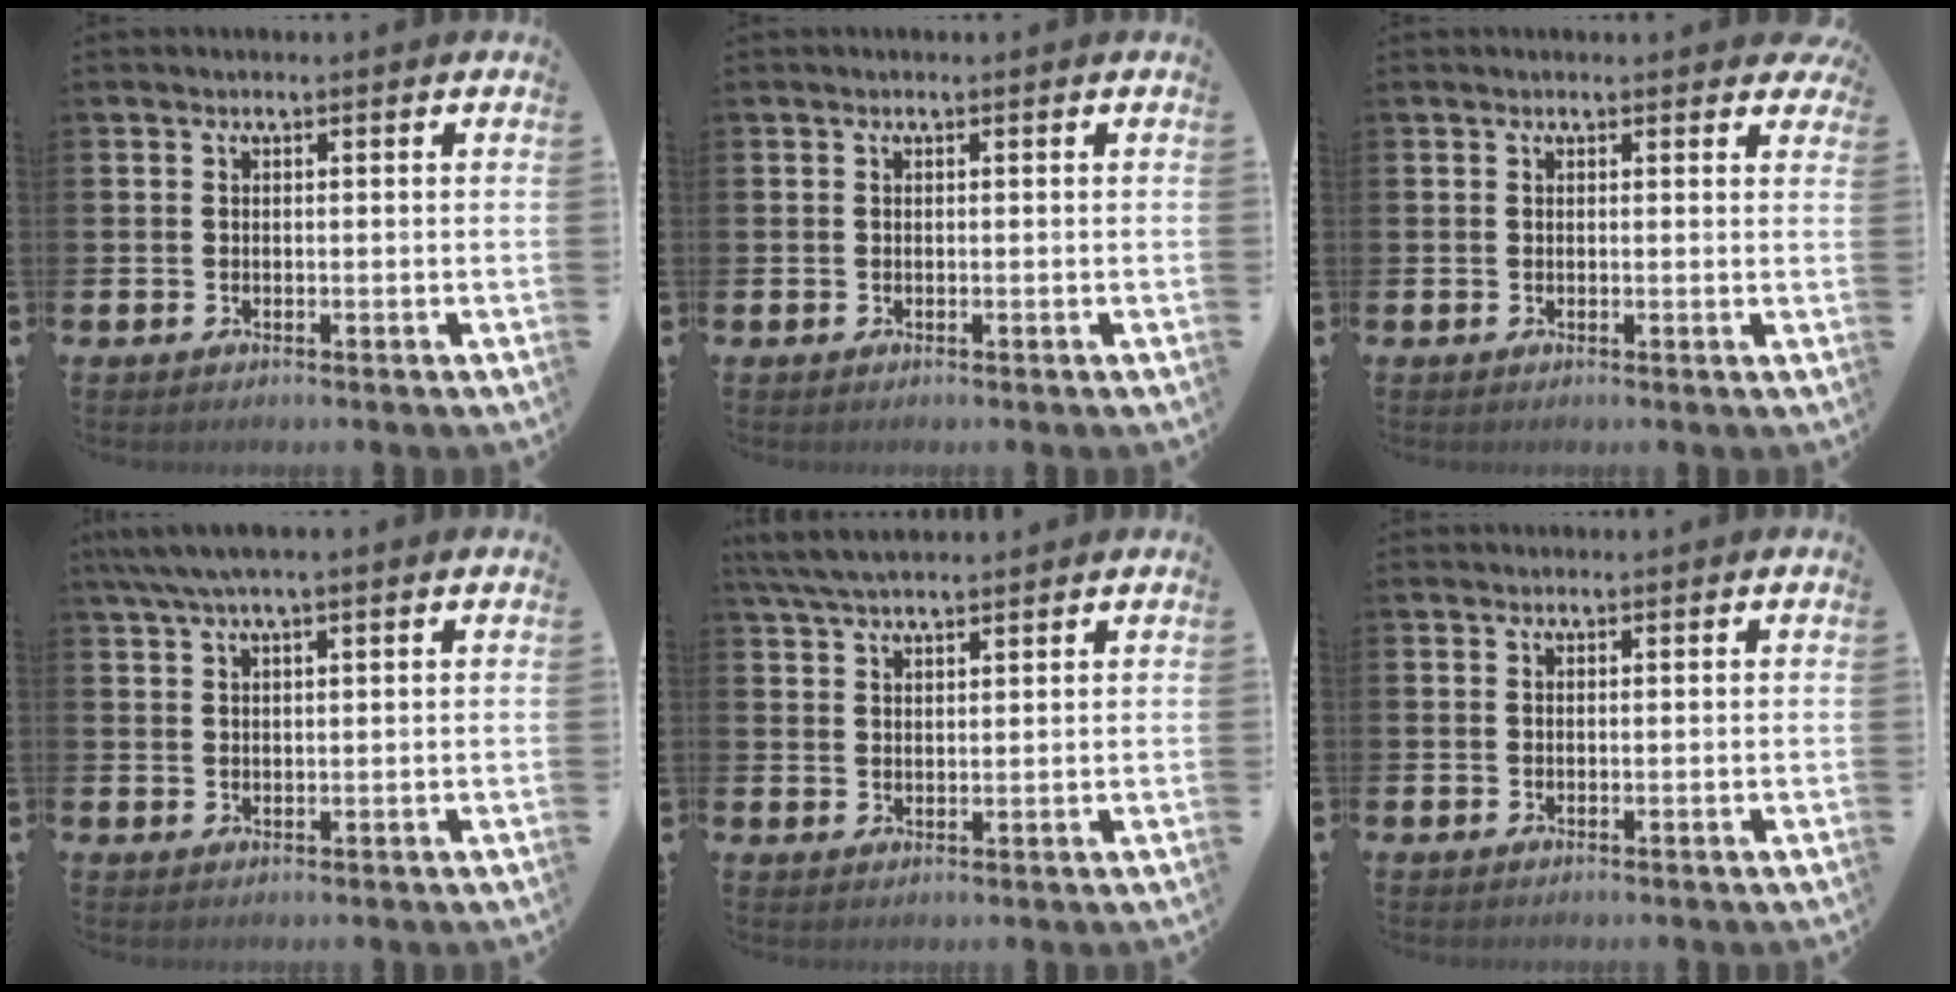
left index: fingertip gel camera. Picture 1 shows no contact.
{"total": 0.0}
{"total": 0.8, "force": [0.6, 0.4, 0.1], "torque": [0.010, 0.001, 0.009]}
{"total": 4.0, "force": [3.0, 0.7, 2.6], "torque": [-0.057, 0.000, 0.055]}
{"total": 4.9, "force": [4.5, 0.9, 1.6], "torque": [-0.045, -0.011, 0.085]}
{"total": 0.5, "force": [0.5, 0.1, -0.2], "torque": [0.016, -0.006, 0.007]}